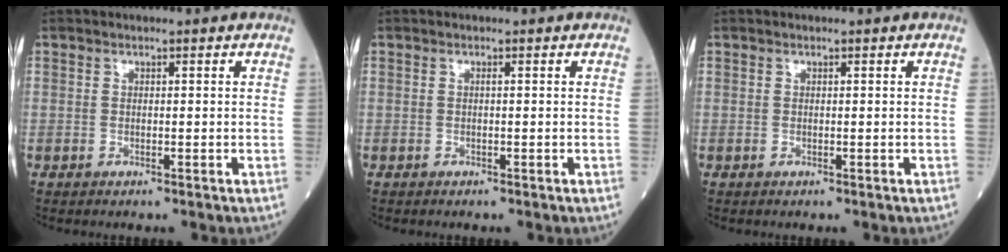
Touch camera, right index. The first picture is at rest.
{"total": 0.0}
{"total": 0.0}